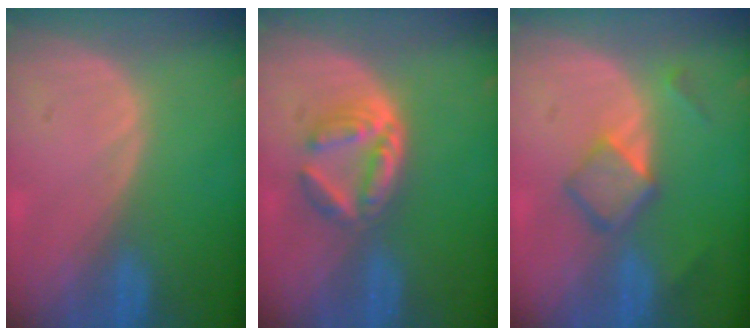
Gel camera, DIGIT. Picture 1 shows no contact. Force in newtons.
{"total": 6.2, "press": 5.4, "slide": 3.0}
{"total": 5.1, "press": 4.7, "slide": 1.8}